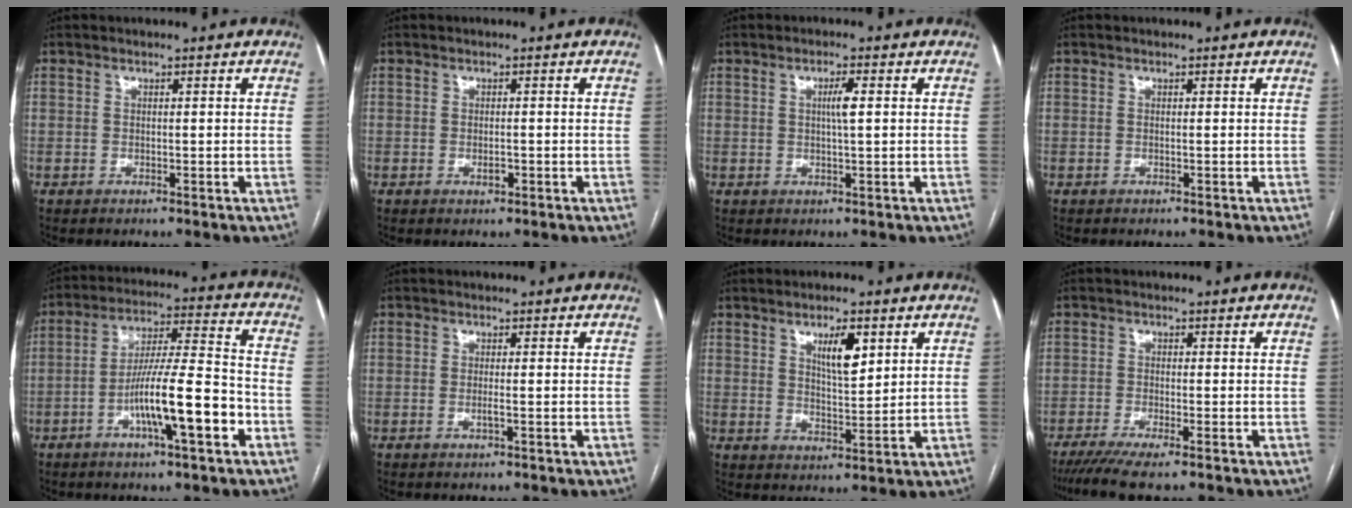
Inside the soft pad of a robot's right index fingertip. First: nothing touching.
{"total": 1.3, "force": [-0.4, 0.6, 1.1], "torque": [-0.020, -0.001, -0.005]}
{"total": 2.7, "force": [0.5, 0.1, 2.6], "torque": [-0.048, 0.001, 0.008]}
{"total": 0.0}
{"total": 13.3, "force": [-5.1, 1.1, 12.3], "torque": [-0.212, 0.005, -0.084]}
{"total": 1.1, "force": [-0.4, -0.1, 1.1], "torque": [-0.023, -0.003, -0.006]}
{"total": 5.9, "force": [2.8, 1.7, 4.9], "torque": [-0.085, -0.002, 0.051]}
{"total": 6.0, "force": [-4.7, 0.3, 3.8], "torque": [-0.061, -0.014, -0.078]}